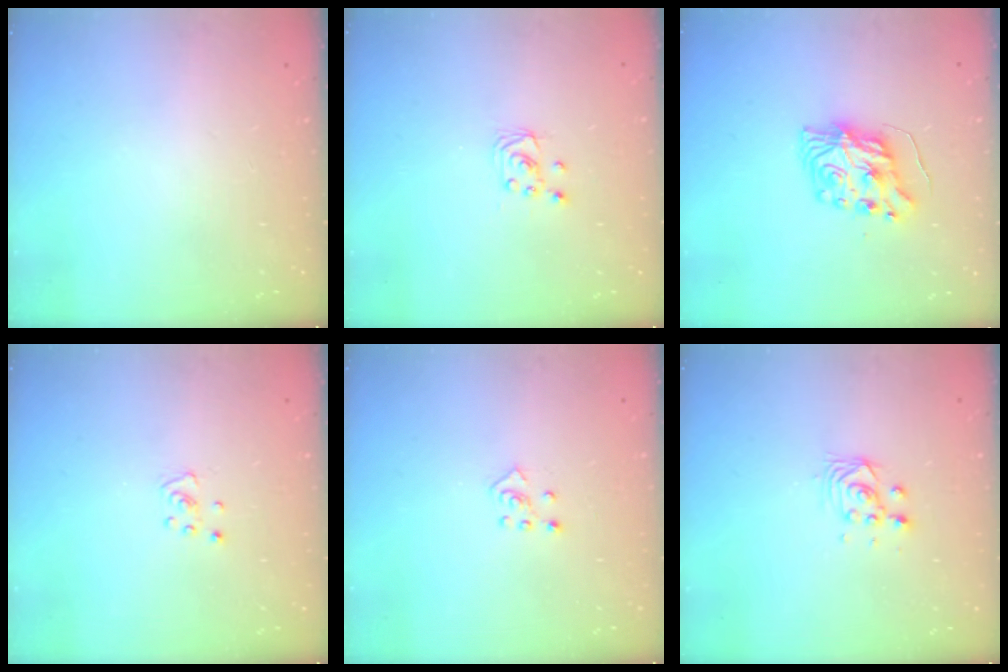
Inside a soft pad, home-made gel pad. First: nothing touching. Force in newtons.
{"total": 2.3, "press": 2.2, "slide": 0.3}
{"total": 8.9, "press": 8.9, "slide": 0.9}
{"total": 3.3, "press": 3.3, "slide": 0.3}
{"total": 4.7, "press": 4.6, "slide": 0.6}
{"total": 2.8, "press": 2.8, "slide": 0.2}